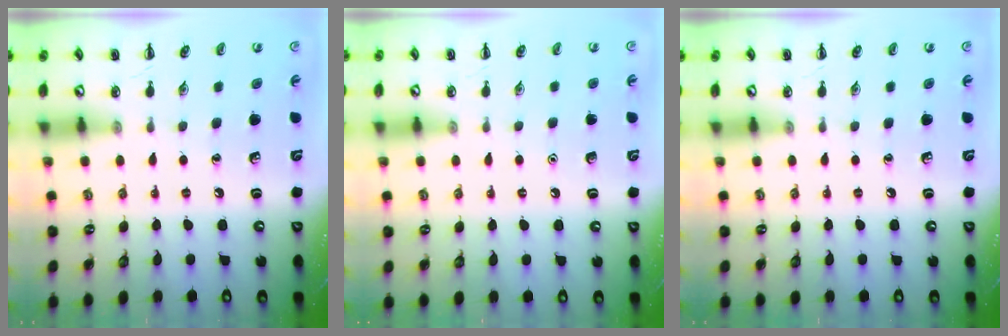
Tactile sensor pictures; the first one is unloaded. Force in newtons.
{"total": 1.6, "press": 1.6, "slide": 0.1}
{"total": 0.0}